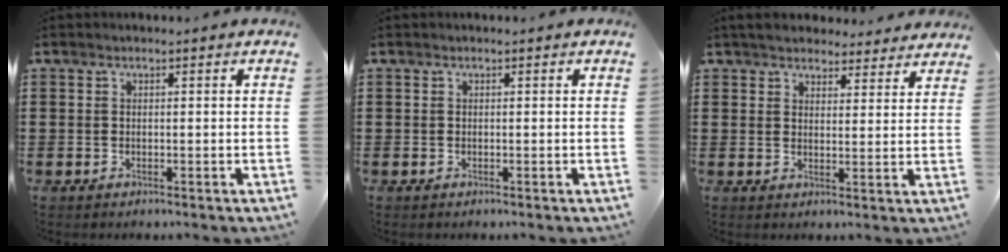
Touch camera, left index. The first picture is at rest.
{"total": 0.0}
{"total": 4.1, "force": [4.0, 0.8, 0.6], "torque": [-0.024, -0.011, 0.073]}